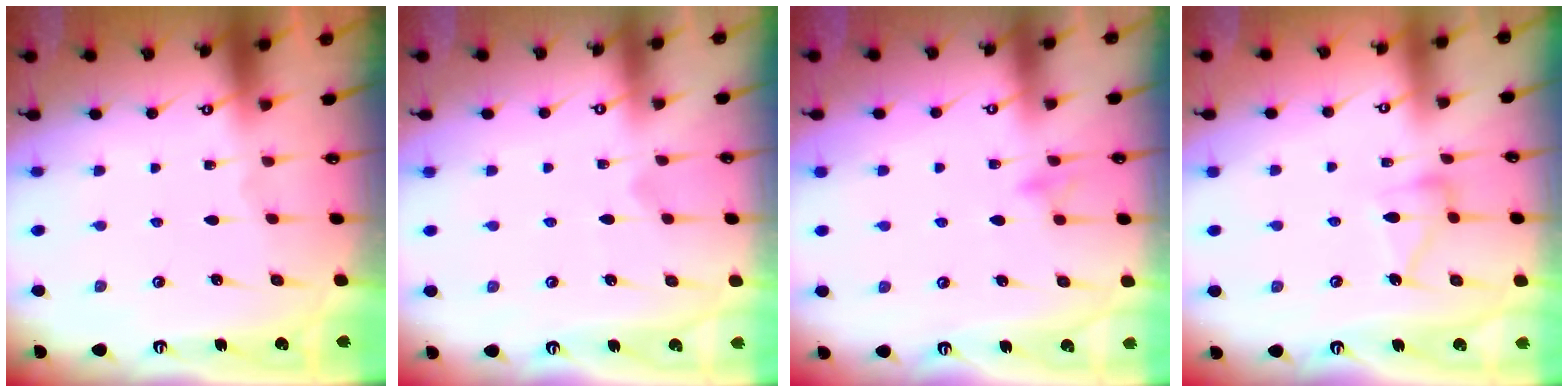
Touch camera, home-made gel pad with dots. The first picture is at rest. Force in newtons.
{"total": 6.7, "press": 6.7, "slide": 0.4}
{"total": 9.2, "press": 9.1, "slide": 0.9}
{"total": 10.4, "press": 10.4, "slide": 0.6}